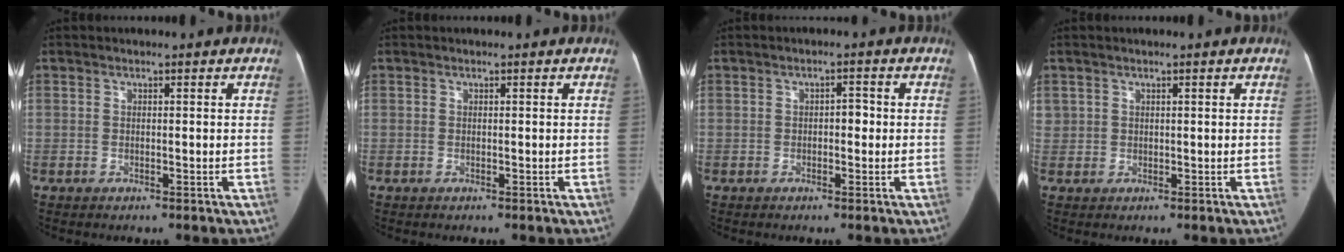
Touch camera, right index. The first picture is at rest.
{"total": 0.0}
{"total": 1.9, "force": [-0.2, 1.1, 1.6], "torque": [-0.017, 0.009, -0.005]}
{"total": 1.3, "force": [0.7, 1.1, 0.1], "torque": [0.015, 0.012, 0.011]}